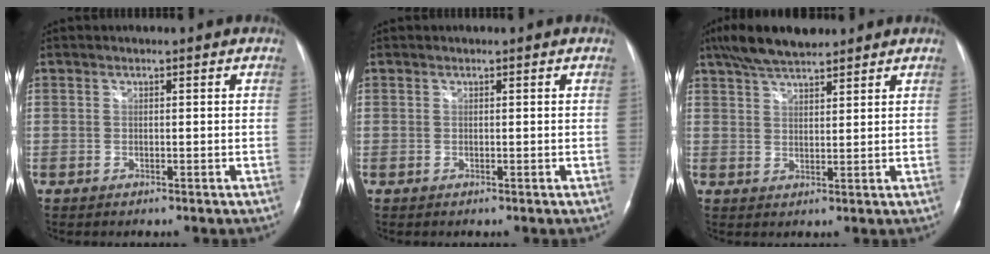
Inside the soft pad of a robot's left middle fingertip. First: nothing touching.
{"total": 0.0}
{"total": 8.6, "force": [7.1, 2.1, 4.4], "torque": [-0.080, 0.022, 0.125]}